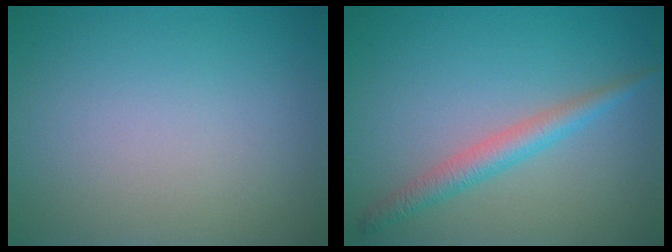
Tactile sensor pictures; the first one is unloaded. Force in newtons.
{"total": 2.6, "press": 2.6, "slide": 0.1}